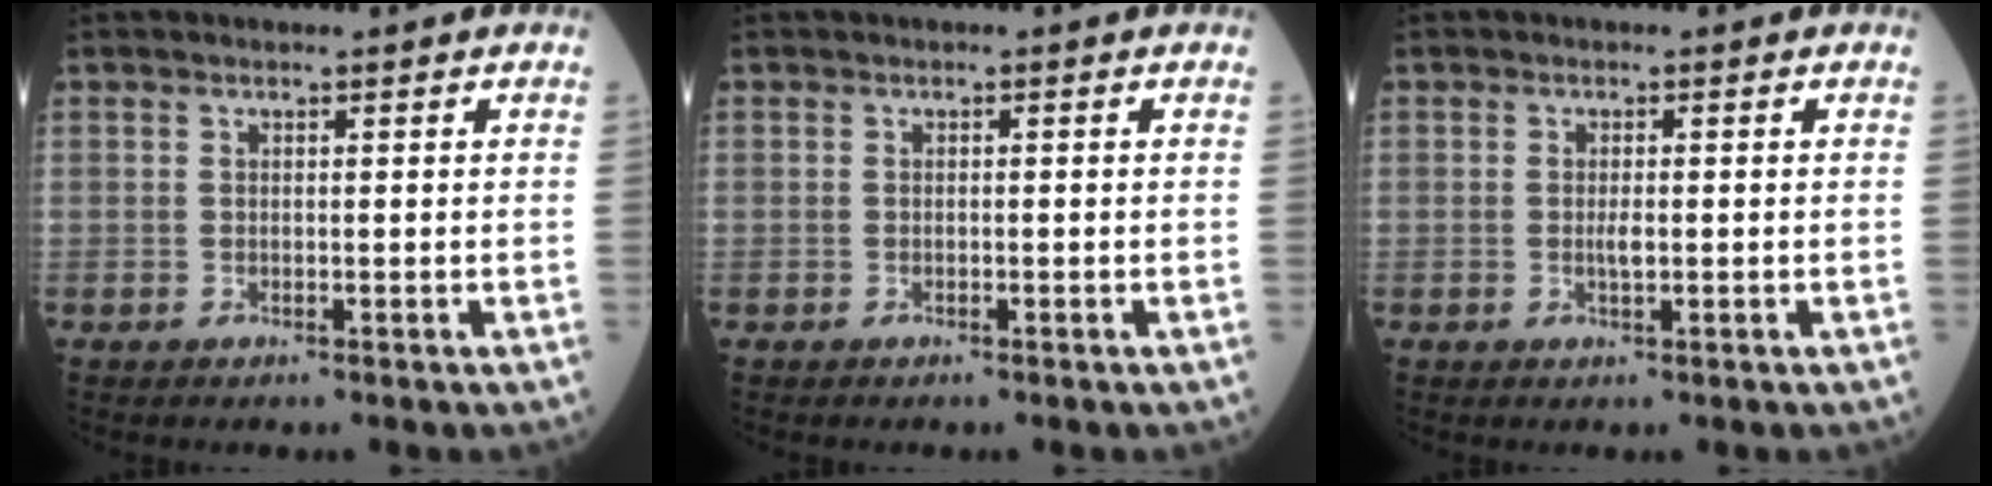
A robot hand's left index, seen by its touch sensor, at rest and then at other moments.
{"total": 0.0}
{"total": 1.4, "force": [-0.3, 0.3, 1.3], "torque": [-0.025, -0.005, -0.006]}